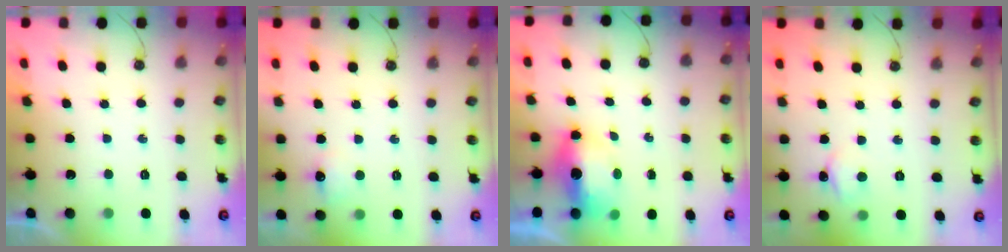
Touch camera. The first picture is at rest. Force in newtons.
{"total": 7.1, "press": 7.0, "slide": 0.9}
{"total": 15.5, "press": 9.3, "slide": 12.4}
{"total": 4.8, "press": 4.8, "slide": 0.4}